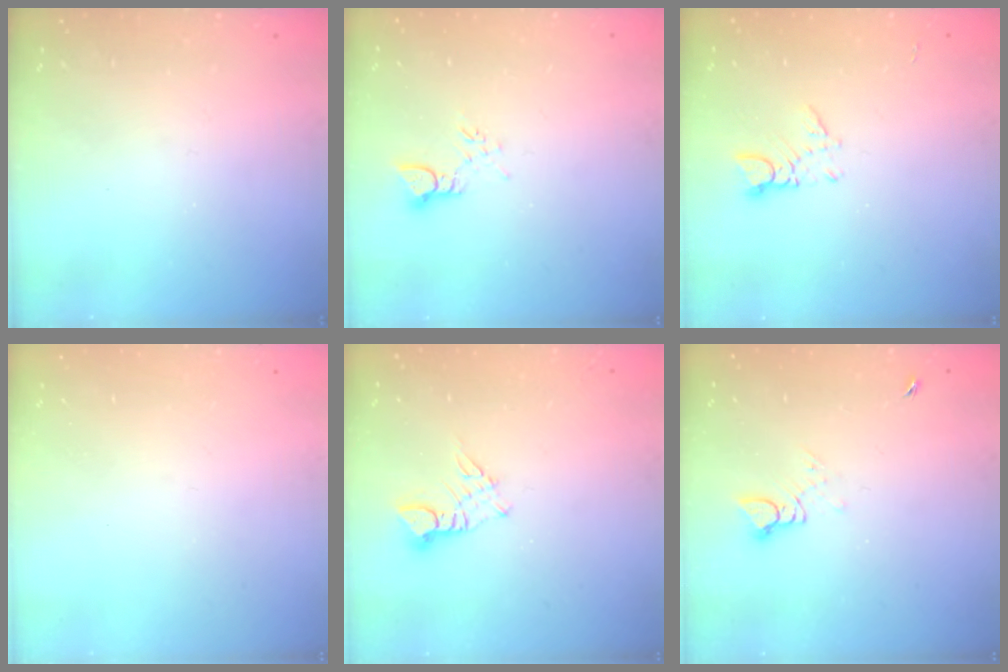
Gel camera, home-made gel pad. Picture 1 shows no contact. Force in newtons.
{"total": 2.8, "press": 2.8, "slide": 0.4}
{"total": 2.7, "press": 2.6, "slide": 0.3}
{"total": 0.0}
{"total": 3.3, "press": 3.2, "slide": 0.3}
{"total": 3.5, "press": 3.5, "slide": 0.1}